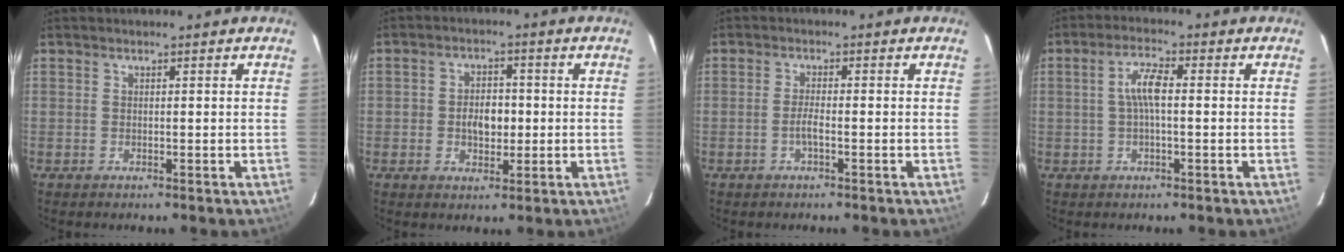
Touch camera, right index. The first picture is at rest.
{"total": 5.2, "force": [-0.7, 3.7, 3.6], "torque": [-0.065, 0.007, -0.007]}
{"total": 2.0, "force": [-1.0, 0.1, 1.7], "torque": [-0.034, -0.001, -0.020]}
{"total": 4.7, "force": [0.1, 1.2, 4.5], "torque": [-0.089, 0.011, 0.002]}